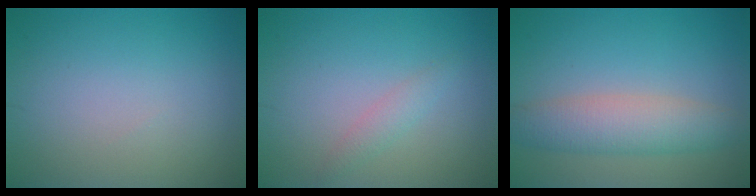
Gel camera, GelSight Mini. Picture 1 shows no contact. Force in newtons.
{"total": 1.3, "press": 1.3, "slide": 0.1}
{"total": 4.6, "press": 4.6, "slide": 0.1}